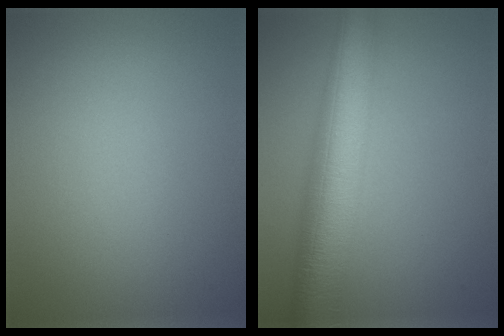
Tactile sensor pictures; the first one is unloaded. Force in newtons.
{"total": 9.3, "press": 9.3, "slide": 0.4}